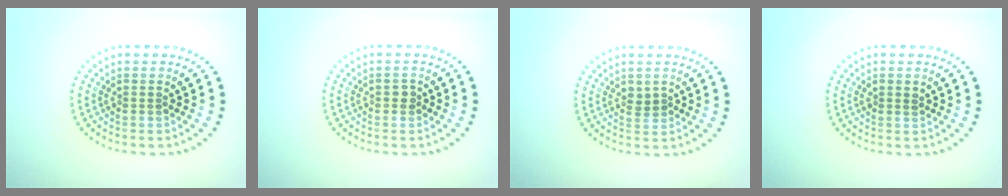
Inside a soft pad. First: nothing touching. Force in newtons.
{"total": 0.9, "press": 0.9, "slide": 0.1}
{"total": 1.1, "press": 1.1, "slide": 0.2}
{"total": 0.8, "press": 0.8, "slide": 0.2}